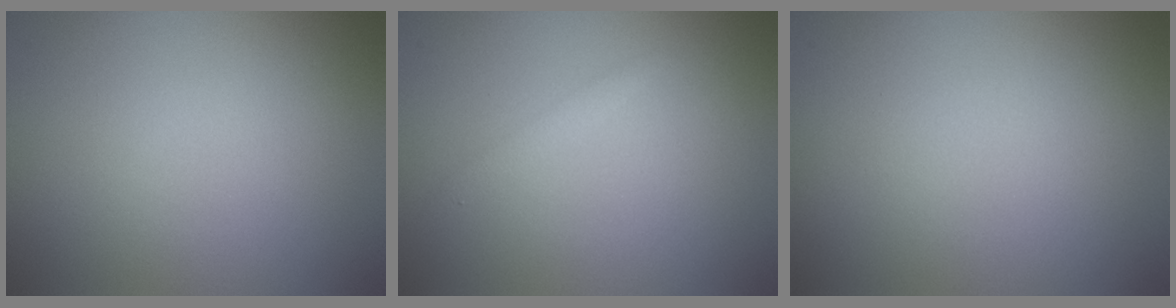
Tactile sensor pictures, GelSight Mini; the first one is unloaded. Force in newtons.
{"total": 0.8, "press": 0.8, "slide": 0.0}
{"total": 0.0}